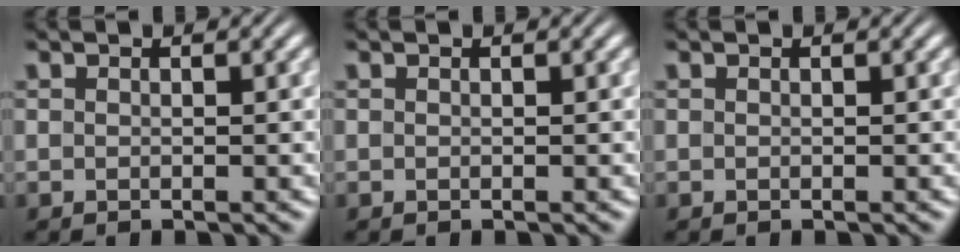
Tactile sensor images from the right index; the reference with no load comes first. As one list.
[{"total": 0.0}, {"total": 0.0}]